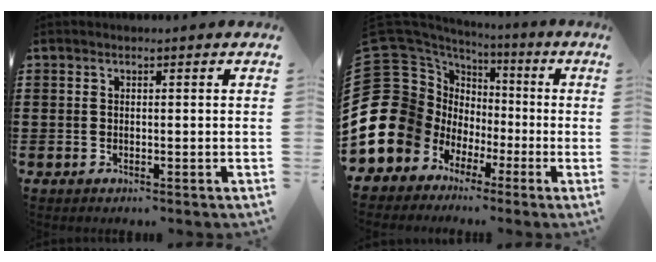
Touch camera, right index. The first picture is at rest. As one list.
[{"total": 18.1, "force": [-4.8, 15.9, 7.2], "torque": [-0.195, -0.008, -0.066]}]